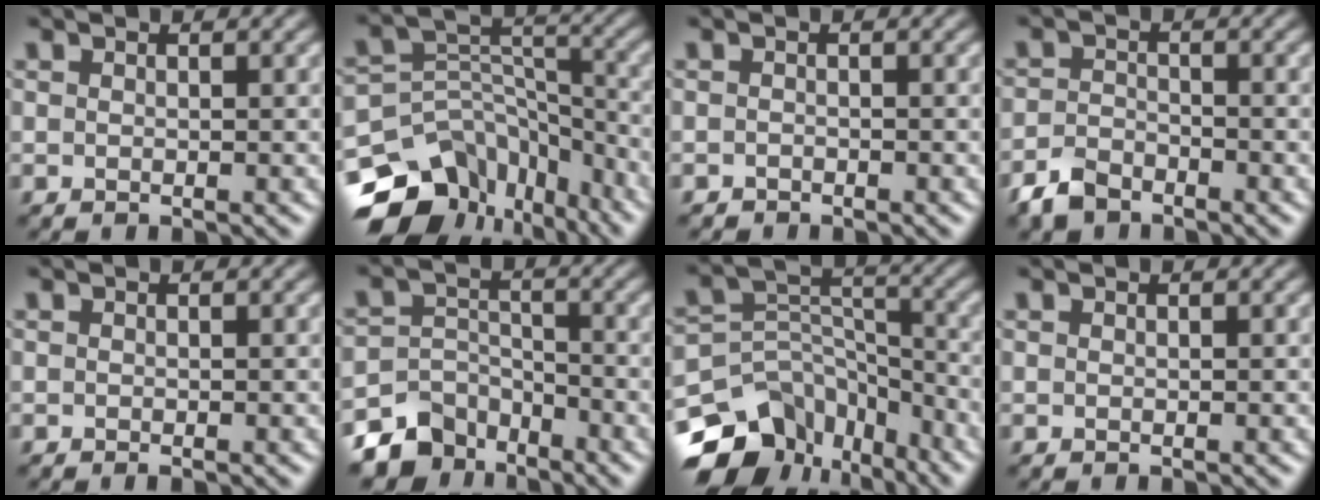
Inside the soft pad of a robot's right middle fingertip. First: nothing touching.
{"total": 14.2, "force": [-9.9, 9.2, 4.3], "torque": [-0.094, 0.001, -0.128]}
{"total": 0.6, "force": [-0.6, 0.2, -0.2], "torque": [0.007, -0.003, -0.009]}
{"total": 2.9, "force": [-2.4, 1.4, 0.8], "torque": [-0.017, -0.001, -0.057]}
{"total": 0.0}
{"total": 6.6, "force": [-5.2, 3.9, 1.5], "torque": [-0.009, -0.009, -0.090]}
{"total": 12.5, "force": [-8.7, 8.0, 3.9], "torque": [-0.081, 0.005, -0.125]}
{"total": 0.0}